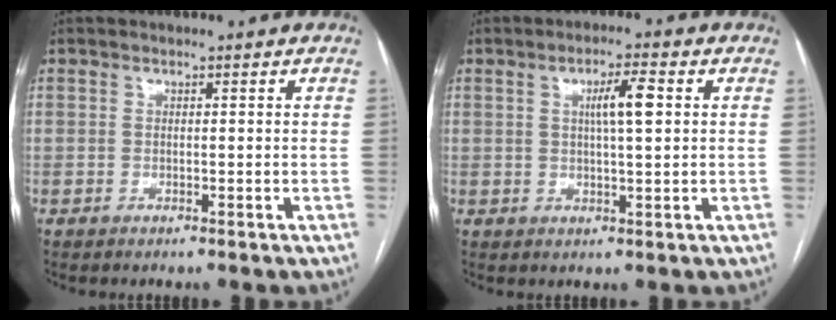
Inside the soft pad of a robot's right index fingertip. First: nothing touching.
{"total": 5.1, "force": [1.2, 0.4, 4.9], "torque": [-0.085, 0.004, 0.020]}